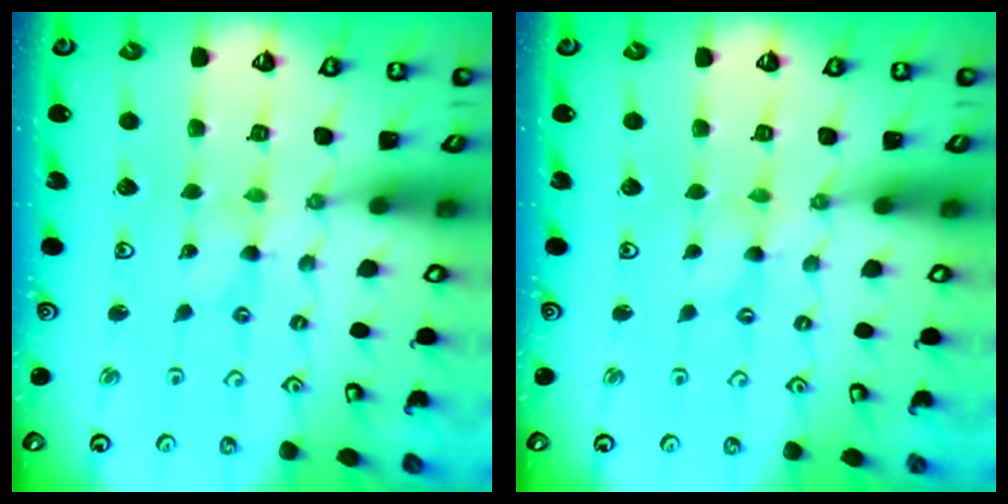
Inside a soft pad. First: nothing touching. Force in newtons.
{"total": 0.0}